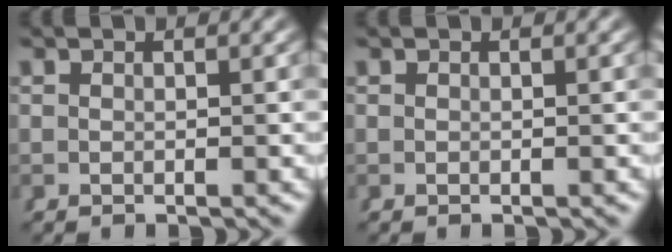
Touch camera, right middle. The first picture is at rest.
{"total": 0.0}